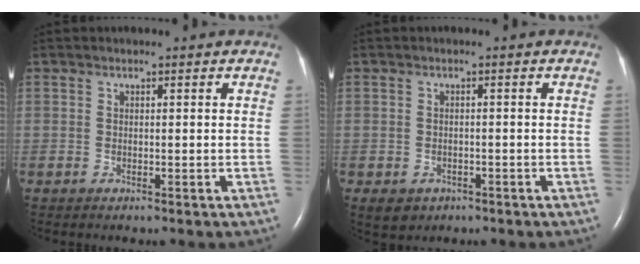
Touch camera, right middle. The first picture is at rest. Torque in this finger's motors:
{"motor_torque": [-0.10, -0.09, 0.03, 0.00]}